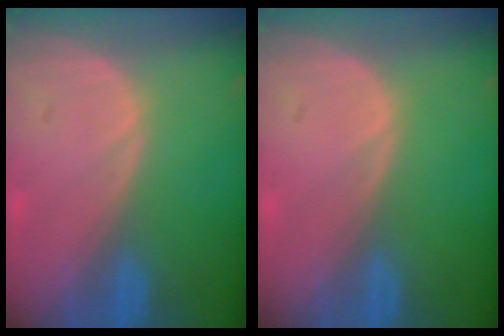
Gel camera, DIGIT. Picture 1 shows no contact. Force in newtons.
{"total": 0.0}